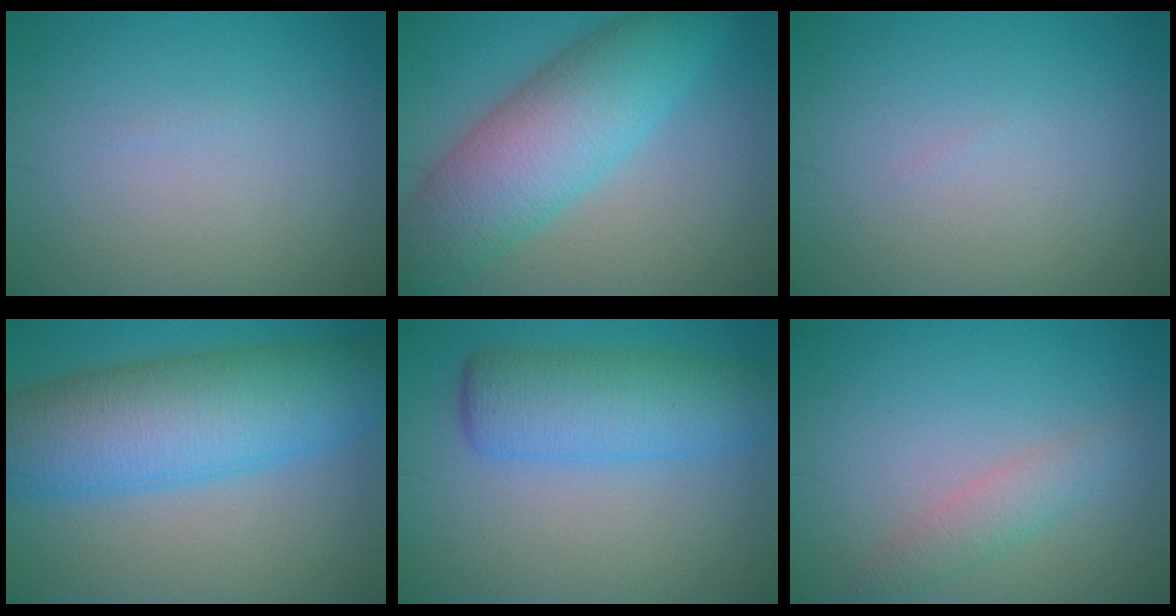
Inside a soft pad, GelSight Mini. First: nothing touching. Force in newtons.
{"total": 9.2, "press": 9.2, "slide": 0.1}
{"total": 0.0}
{"total": 11.2, "press": 11.2, "slide": 0.2}
{"total": 6.3, "press": 6.3, "slide": 0.2}
{"total": 2.2, "press": 2.2, "slide": 0.1}